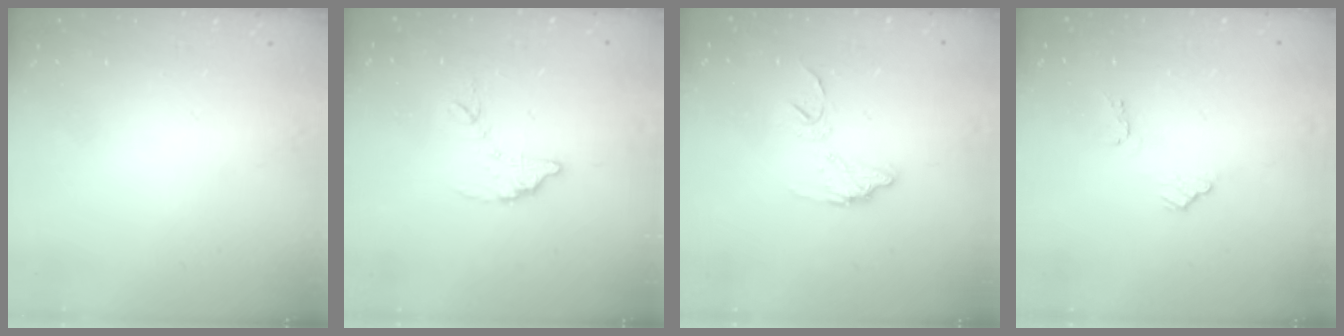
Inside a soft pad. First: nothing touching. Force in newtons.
{"total": 8.4, "press": 8.4, "slide": 0.6}
{"total": 8.2, "press": 8.2, "slide": 0.1}
{"total": 6.8, "press": 6.8, "slide": 0.5}